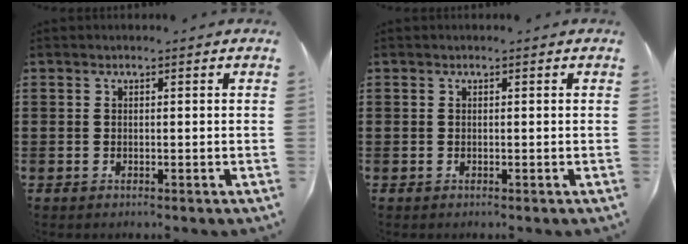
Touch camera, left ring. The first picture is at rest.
{"total": 0.0}